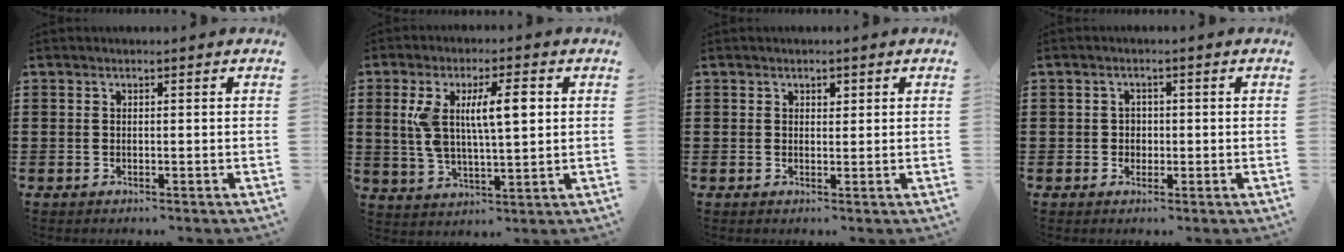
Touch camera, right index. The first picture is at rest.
{"total": 9.5, "force": [2.4, 3.1, 8.6], "torque": [-0.180, 0.008, 0.036]}
{"total": 1.0, "force": [0.6, 0.7, 0.4], "torque": [-0.009, 0.004, 0.011]}
{"total": 1.6, "force": [-0.2, 1.5, 0.4], "torque": [-0.014, 0.004, -0.007]}